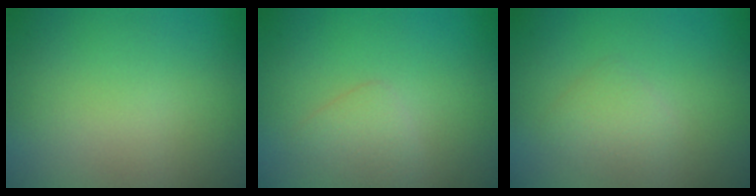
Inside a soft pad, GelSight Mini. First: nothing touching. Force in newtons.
{"total": 1.6, "press": 1.6, "slide": 0.1}
{"total": 1.7, "press": 1.7, "slide": 0.1}